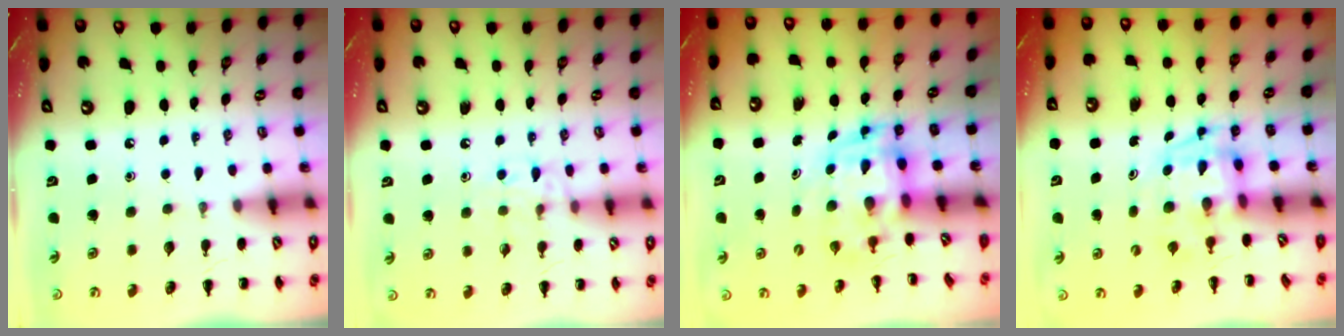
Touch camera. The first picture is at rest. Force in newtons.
{"total": 8.4, "press": 8.2, "slide": 1.6}
{"total": 3.5, "press": 3.4, "slide": 0.7}
{"total": 4.0, "press": 3.9, "slide": 0.7}